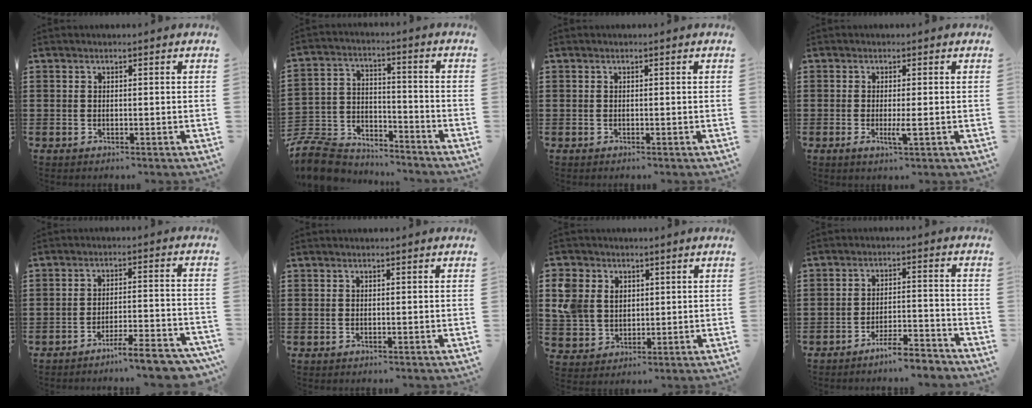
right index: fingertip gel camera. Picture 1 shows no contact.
{"total": 9.2, "force": [-8.8, 2.4, 1.7], "torque": [-0.051, 0.019, -0.178]}
{"total": 0.0}
{"total": 2.4, "force": [-0.6, 0.2, 2.3], "torque": [-0.047, -0.008, -0.012]}
{"total": 5.5, "force": [-4.7, -0.1, 2.8], "torque": [-0.043, -0.012, -0.087]}
{"total": 0.0}
{"total": 6.7, "force": [2.0, 5.7, 2.8], "torque": [-0.096, 0.013, 0.034]}
{"total": 5.0, "force": [-4.6, 0.1, 1.9], "torque": [-0.032, 0.002, -0.088]}